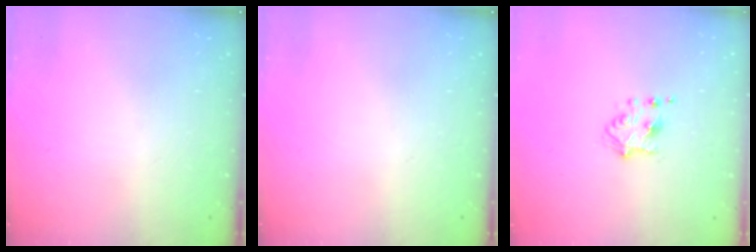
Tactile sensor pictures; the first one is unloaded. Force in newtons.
{"total": 0.0}
{"total": 5.3, "press": 5.2, "slide": 0.8}